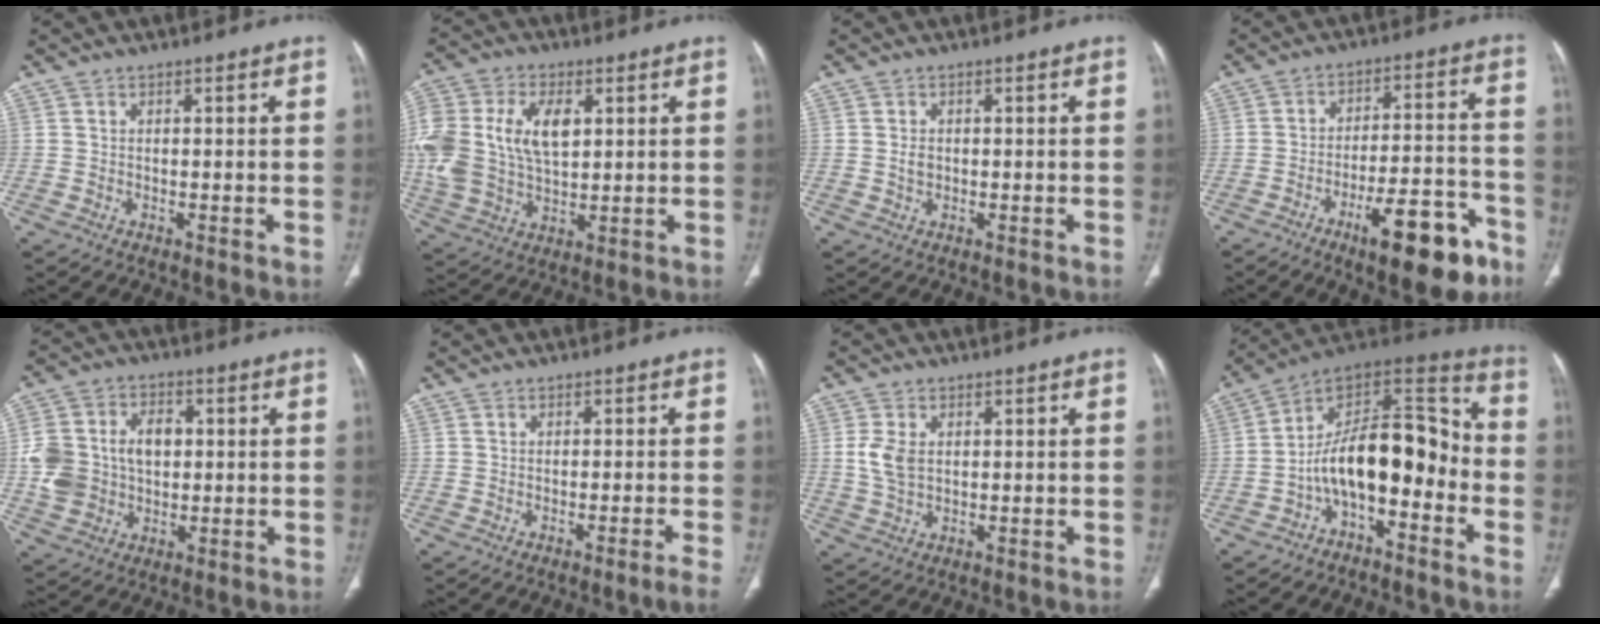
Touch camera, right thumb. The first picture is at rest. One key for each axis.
{"total": 19.2, "fx": 3.5, "fy": 12.2, "fz": 14.4, "tx": -0.325, "ty": 0.001, "tz": 0.069}
{"total": 1.6, "fx": 0.0, "fy": 1.3, "fz": 1.0, "tx": -0.014, "ty": 0.002, "tz": 0.002}
{"total": 15.7, "fx": -9.2, "fy": 5.1, "fz": 11.7, "tx": -0.145, "ty": 0.067, "tz": -0.134}
{"total": 13.5, "fx": 0.7, "fy": 10.2, "fz": 8.8, "tx": -0.149, "ty": 0.018, "tz": 0.019}
{"total": 2.6, "fx": -1.8, "fy": -0.9, "fz": 1.6, "tx": -0.032, "ty": 0.010, "tz": -0.022}
{"total": 4.7, "fx": 0.8, "fy": 3.2, "fz": 3.5, "tx": -0.071, "ty": 0.001, "tz": 0.019}
{"total": 16.5, "fx": -5.1, "fy": 8.2, "fz": 13.3, "tx": -0.187, "ty": 0.101, "tz": -0.091}